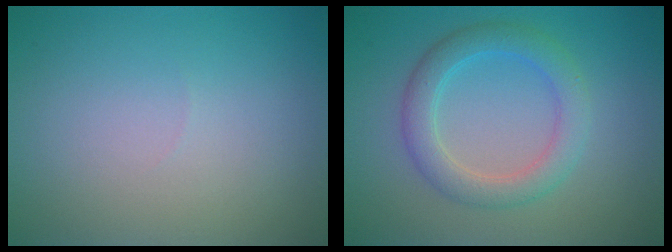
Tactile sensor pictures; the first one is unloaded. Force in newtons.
{"total": 3.6, "press": 3.6, "slide": 0.1}